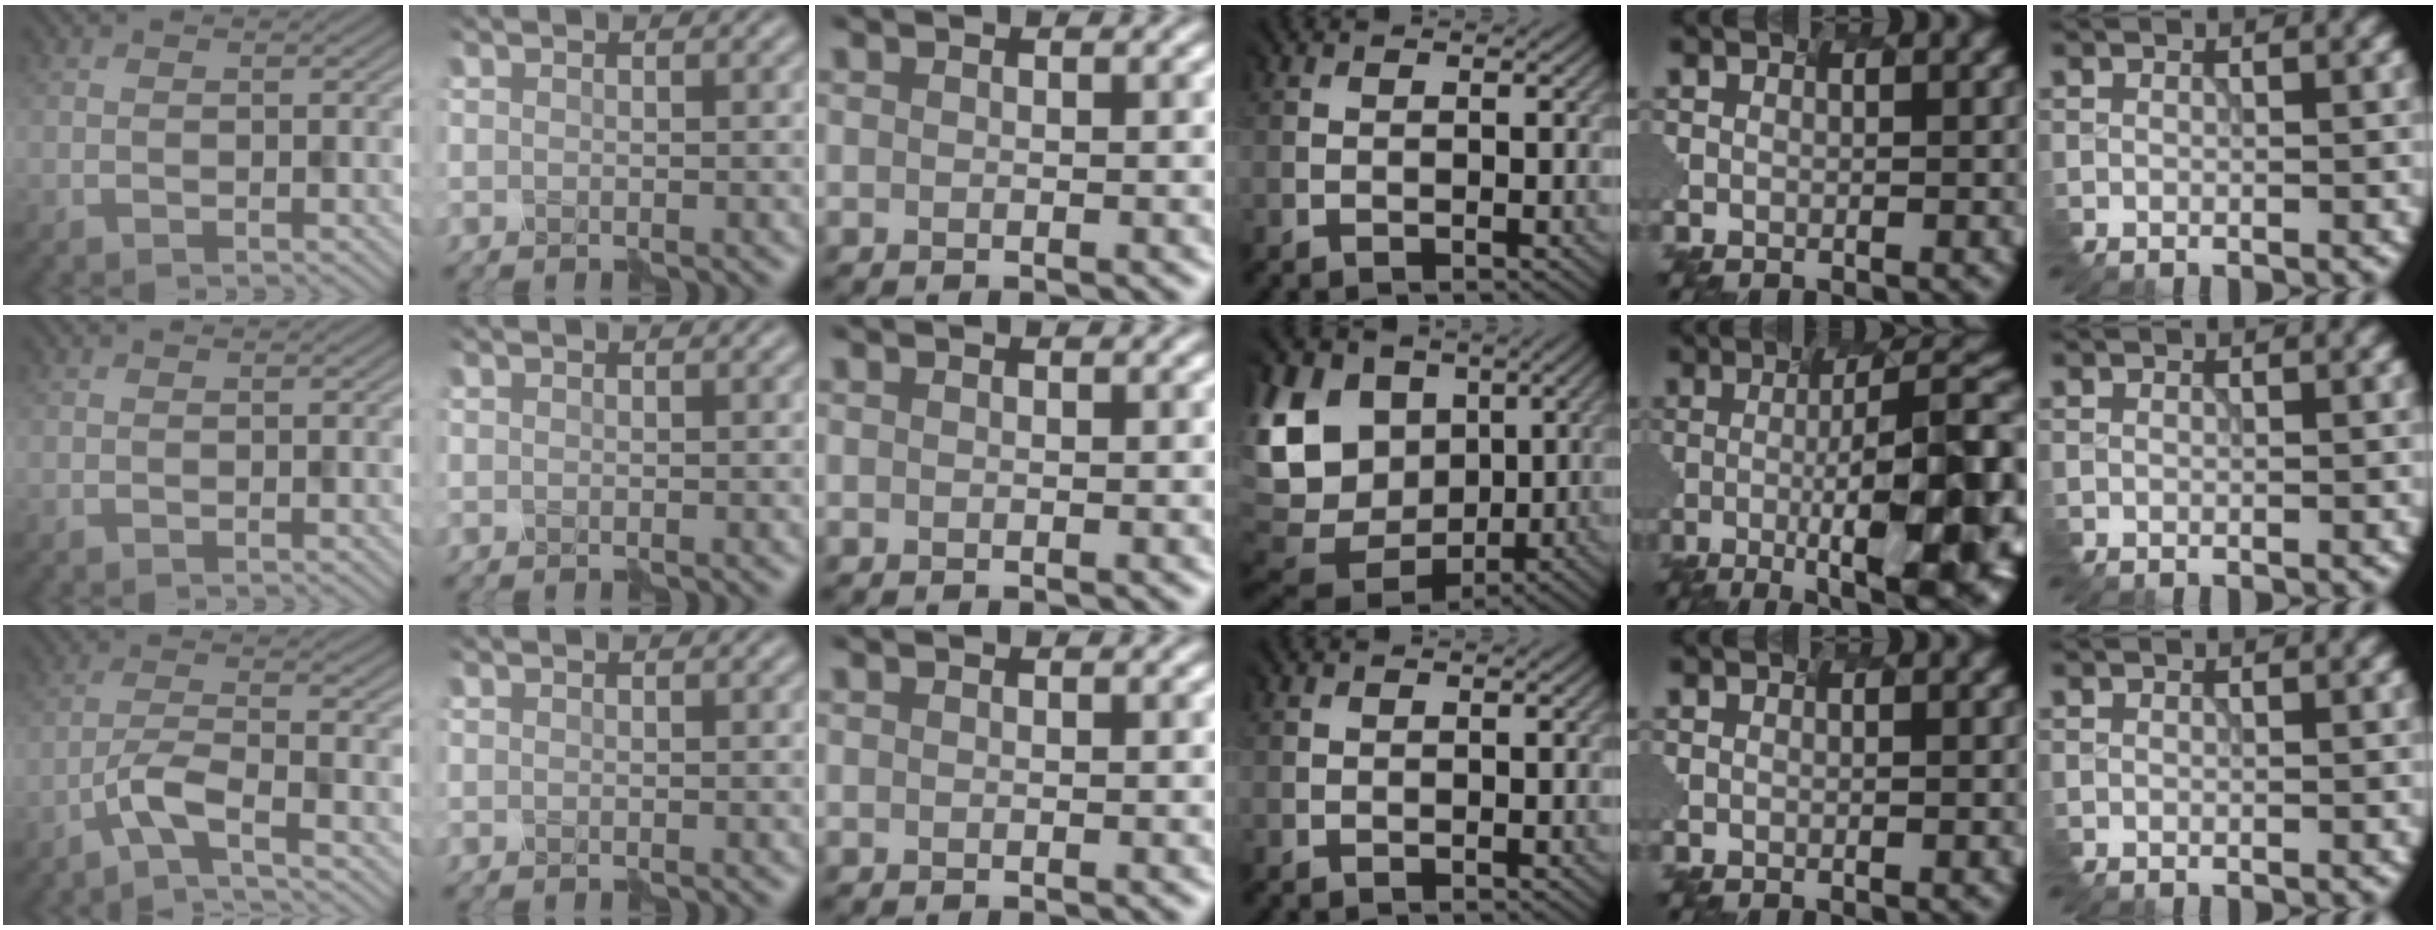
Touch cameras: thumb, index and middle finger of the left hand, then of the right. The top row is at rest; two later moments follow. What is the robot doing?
{"motion": "disassemble", "object": "velcro strap"}